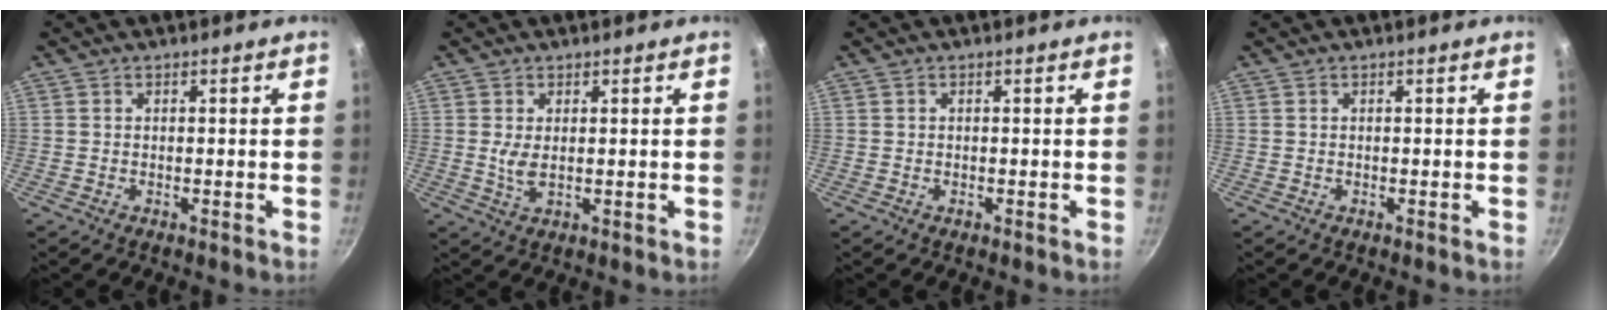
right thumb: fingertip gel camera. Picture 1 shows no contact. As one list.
[{"total": 2.9, "force": [0.5, 1.2, 2.6], "torque": [-0.052, -0.009, 0.015]}, {"total": 0.0}, {"total": 0.0}]